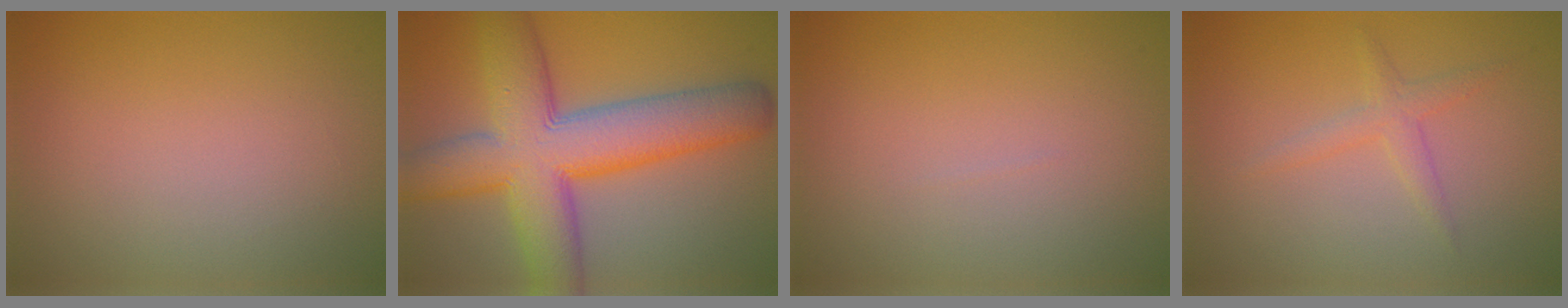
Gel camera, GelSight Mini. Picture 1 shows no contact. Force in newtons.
{"total": 12.2, "press": 12.2, "slide": 0.4}
{"total": 0.0}
{"total": 1.8, "press": 1.8, "slide": 0.1}